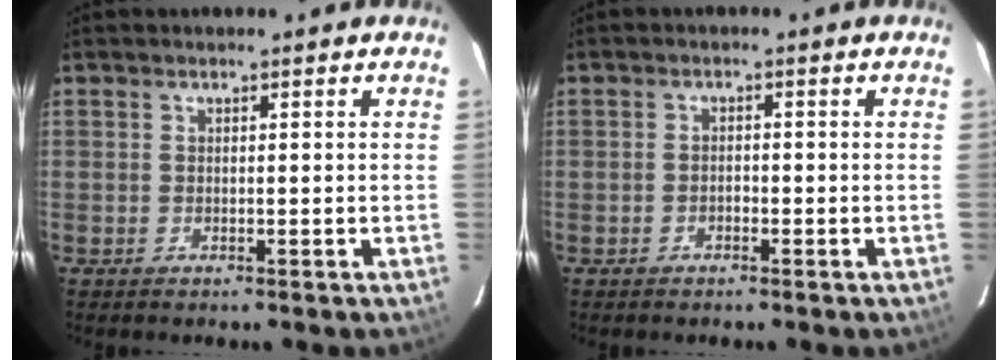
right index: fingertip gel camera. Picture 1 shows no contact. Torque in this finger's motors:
{"motor_torque": [-0.25, -0.03, 0.03, -0.01]}